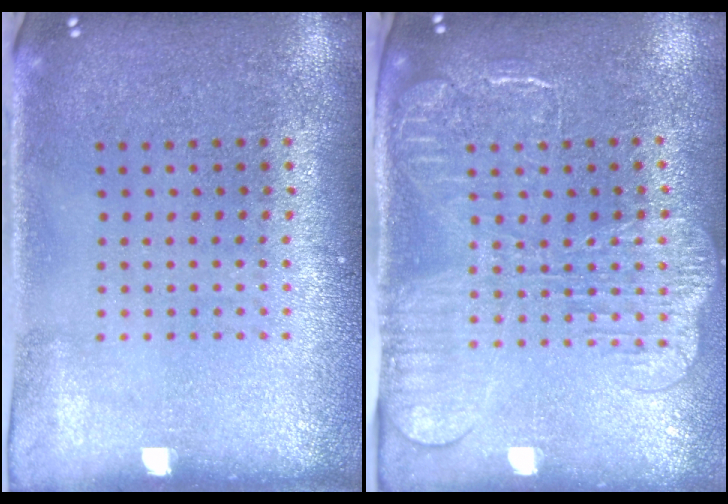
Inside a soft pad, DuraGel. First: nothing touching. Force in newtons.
{"total": 2.3, "press": 2.0, "slide": 1.3}